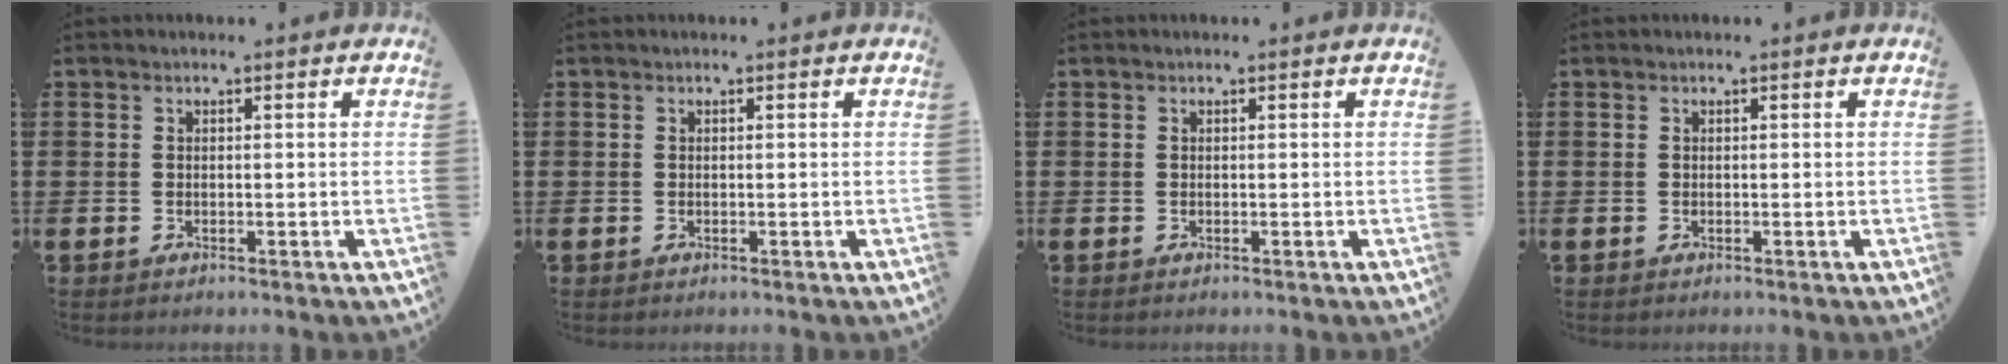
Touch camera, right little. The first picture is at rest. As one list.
[{"total": 0.0}, {"total": 0.0}, {"total": 0.0}]